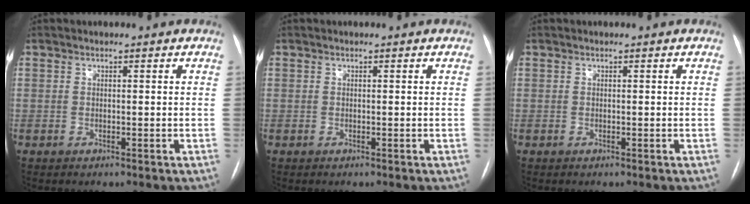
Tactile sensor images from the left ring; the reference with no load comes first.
{"total": 0.0}
{"total": 0.0}